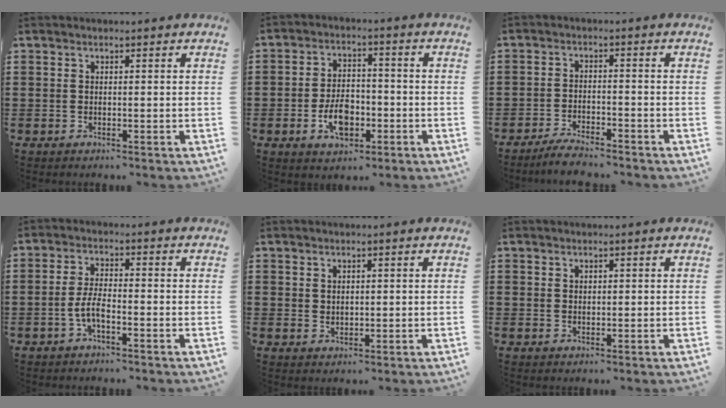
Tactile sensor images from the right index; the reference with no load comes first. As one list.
[{"total": 6.3, "force": [-2.2, 3.9, 4.5], "torque": [-0.082, 0.004, -0.042]}, {"total": 3.4, "force": [-3.3, 0.1, 0.8], "torque": [-0.018, 0.004, -0.066]}, {"total": 4.1, "force": [-1.7, 1.1, 3.6], "torque": [-0.082, -0.002, -0.037]}, {"total": 1.4, "force": [1.0, 0.9, 0.3], "torque": [-0.007, 0.003, 0.020]}, {"total": 0.8, "force": [0.6, 0.5, 0.2], "torque": [-0.004, 0.002, 0.012]}]